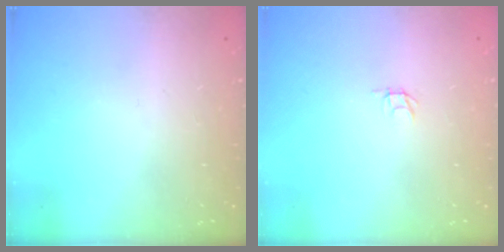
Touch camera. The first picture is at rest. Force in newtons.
{"total": 1.8, "press": 1.8, "slide": 0.1}